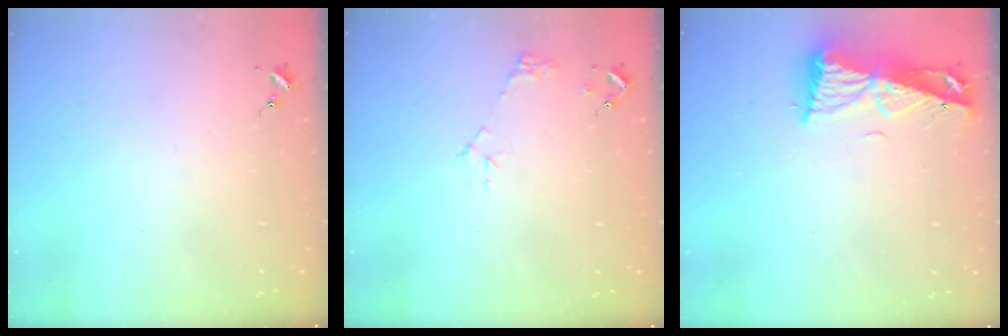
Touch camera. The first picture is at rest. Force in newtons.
{"total": 6.4, "press": 6.4, "slide": 0.6}
{"total": 9.2, "press": 9.2, "slide": 1.1}